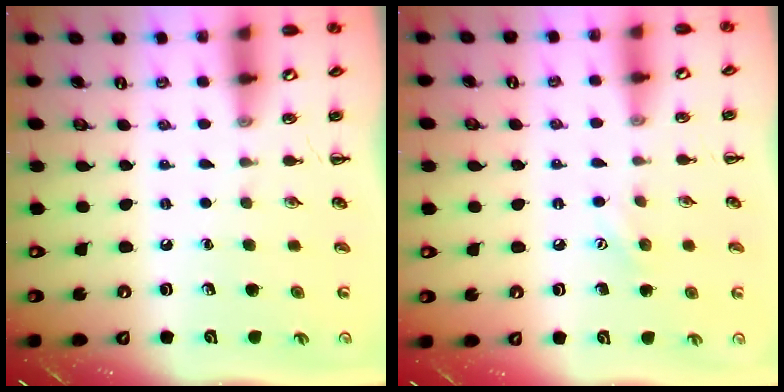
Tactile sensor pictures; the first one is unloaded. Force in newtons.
{"total": 6.2, "press": 6.1, "slide": 1.2}